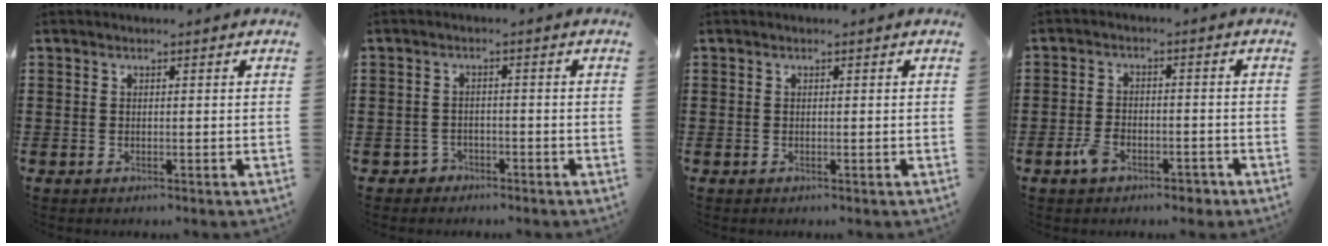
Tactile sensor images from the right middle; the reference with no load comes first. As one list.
[{"total": 1.9, "force": [-1.7, 0.9, 0.0], "torque": [-0.008, 0.002, -0.038]}, {"total": 0.0}, {"total": 4.2, "force": [-2.8, 2.1, 2.4], "torque": [-0.053, 0.005, -0.055]}]